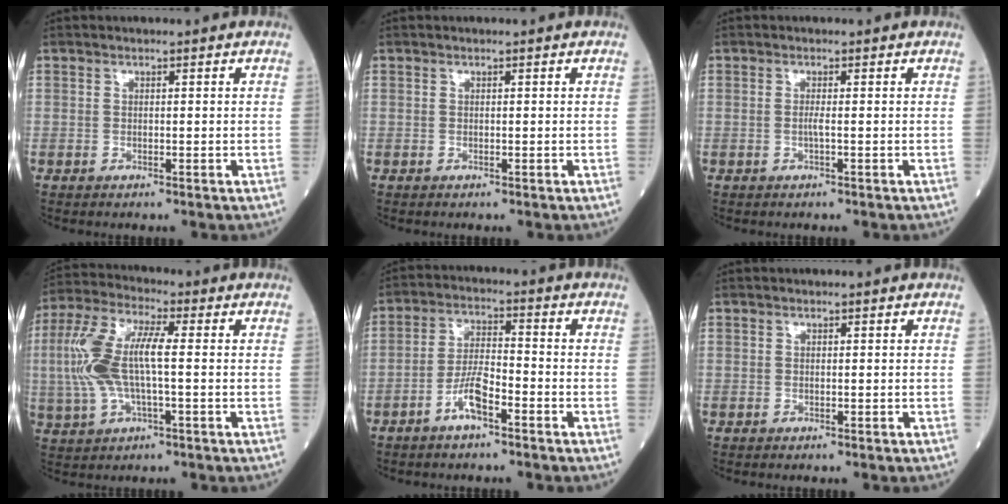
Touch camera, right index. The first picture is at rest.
{"total": 0.0}
{"total": 0.8, "force": [-0.3, -0.2, 0.8], "torque": [-0.016, 0.000, -0.007]}
{"total": 11.5, "force": [0.0, 3.1, 11.1], "torque": [-0.256, 0.020, 0.000]}
{"total": 5.6, "force": [-3.2, 1.1, 4.4], "torque": [-0.090, 0.008, -0.063]}
{"total": 0.0}